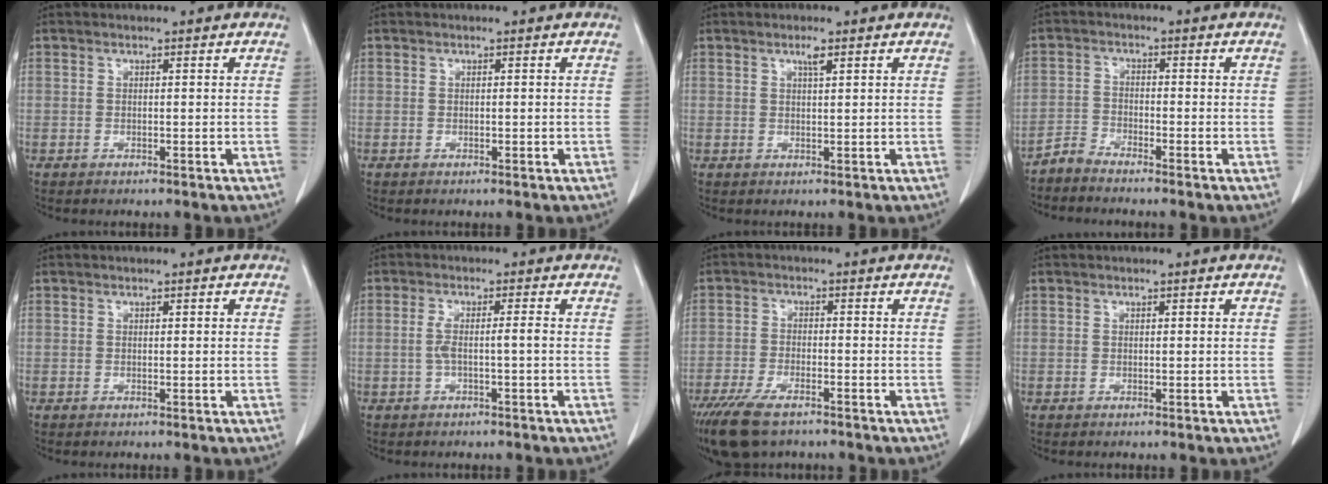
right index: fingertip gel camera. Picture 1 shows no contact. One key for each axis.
{"total": 1.0, "fx": 0.3, "fy": 0.7, "fz": 0.5, "tx": -0.015, "ty": 0.009, "tz": 0.013}
{"total": 2.0, "fx": 1.2, "fy": 0.5, "fz": 1.6, "tx": -0.031, "ty": 0.000, "tz": 0.022}
{"total": 2.9, "fx": -2.8, "fy": 0.4, "fz": 0.5, "tx": -0.012, "ty": -0.005, "tz": -0.059}
{"total": 0.9, "fx": 0.2, "fy": 0.4, "fz": 0.7, "tx": -0.018, "ty": 0.006, "tz": 0.006}
{"total": 3.5, "fx": -0.5, "fy": 0.4, "fz": 3.4, "tx": -0.071, "ty": 0.010, "tz": -0.006}
{"total": 9.7, "fx": -6.8, "fy": 3.5, "fz": 5.8, "tx": -0.112, "ty": -0.018, "tz": -0.119}
{"total": 0.7, "fx": 0.1, "fy": 0.3, "fz": 0.6, "tx": -0.016, "ty": 0.005, "tz": 0.006}